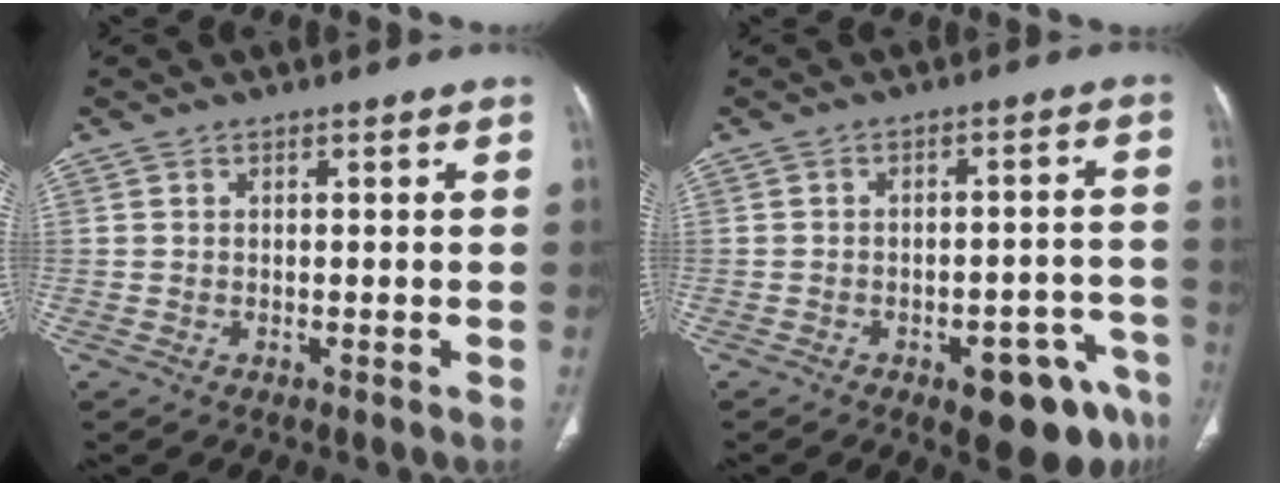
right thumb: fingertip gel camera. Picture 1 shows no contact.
{"total": 12.0, "force": [-6.9, 5.0, 8.4], "torque": [-0.072, 0.042, -0.083]}